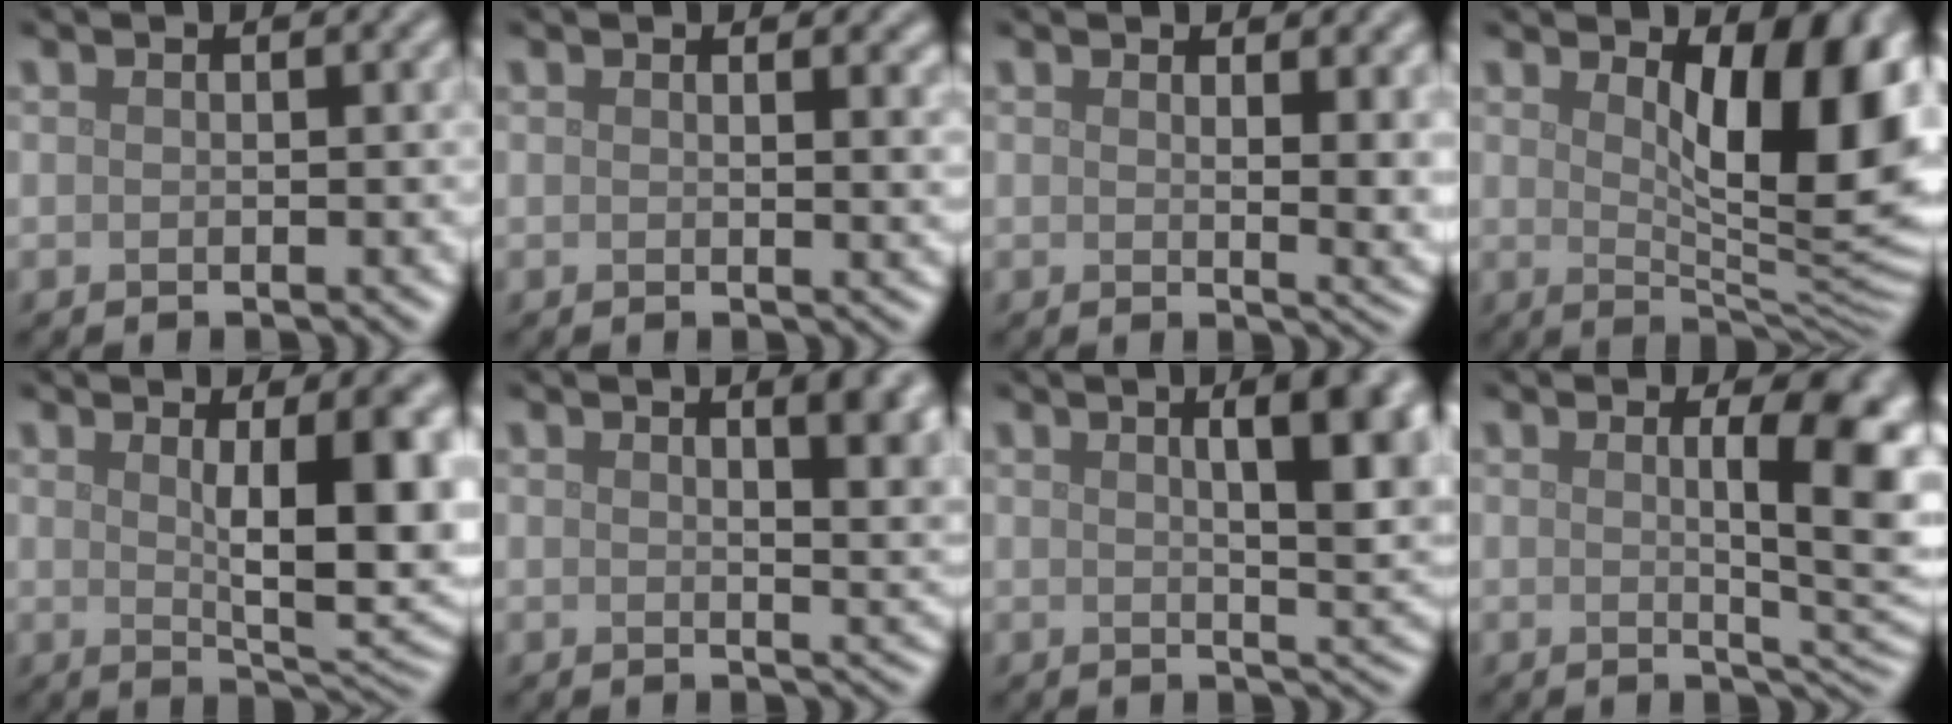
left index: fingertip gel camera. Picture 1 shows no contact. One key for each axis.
{"total": 2.0, "fx": 1.1, "fy": 0.8, "fz": 1.4, "tx": -0.006, "ty": 0.001, "tz": 0.016}
{"total": 4.3, "fx": 1.8, "fy": 1.6, "fz": 3.6, "tx": -0.035, "ty": -0.004, "tz": 0.031}
{"total": 10.4, "fx": 2.8, "fy": 3.6, "fz": 9.4, "tx": -0.123, "ty": -0.012, "tz": 0.048}
{"total": 9.0, "fx": 1.5, "fy": 2.6, "fz": 8.5, "tx": -0.117, "ty": -0.007, "tz": 0.030}
{"total": 5.6, "fx": 2.3, "fy": 2.2, "fz": 4.6, "tx": -0.031, "ty": 0.006, "tz": 0.026}
{"total": 8.2, "fx": 2.4, "fy": 2.6, "fz": 7.4, "tx": -0.069, "ty": 0.013, "tz": 0.029}
{"total": 7.6, "fx": 1.2, "fy": 1.9, "fz": 7.3, "tx": -0.091, "ty": 0.000, "tz": 0.018}